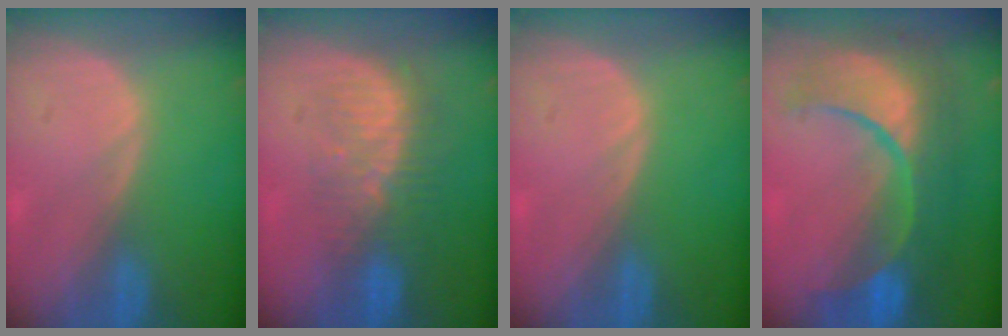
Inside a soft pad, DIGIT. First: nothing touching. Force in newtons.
{"total": 8.1, "press": 7.4, "slide": 3.3}
{"total": 0.0}
{"total": 12.1, "press": 12.0, "slide": 1.5}